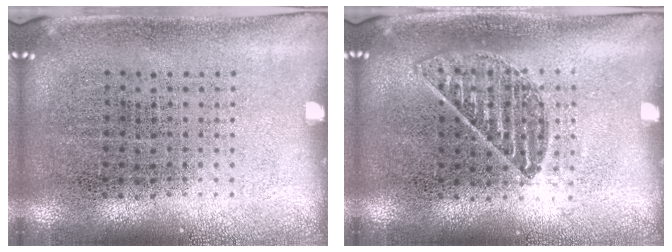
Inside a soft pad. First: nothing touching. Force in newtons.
{"total": 1.0, "press": 0.9, "slide": 0.4}